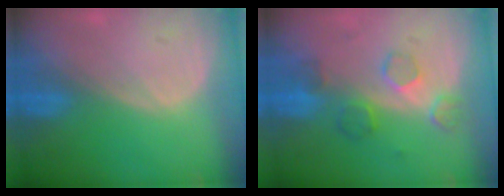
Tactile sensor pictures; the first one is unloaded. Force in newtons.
{"total": 5.2, "press": 4.9, "slide": 1.5}